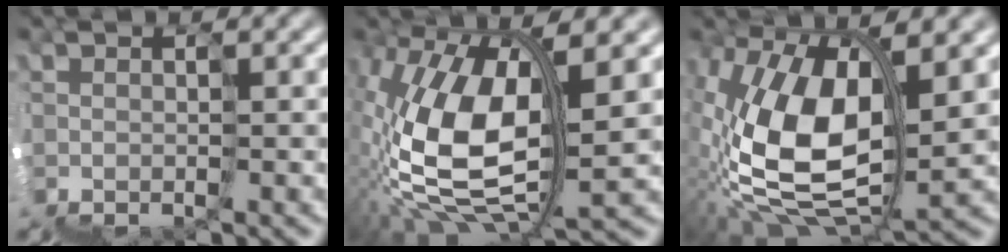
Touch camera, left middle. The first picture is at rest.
{"total": 6.9, "force": [0.5, 3.0, 6.2], "torque": [-0.142, 0.017, -0.001]}
{"total": 8.4, "force": [1.3, 4.0, 7.2], "torque": [-0.149, 0.016, 0.014]}